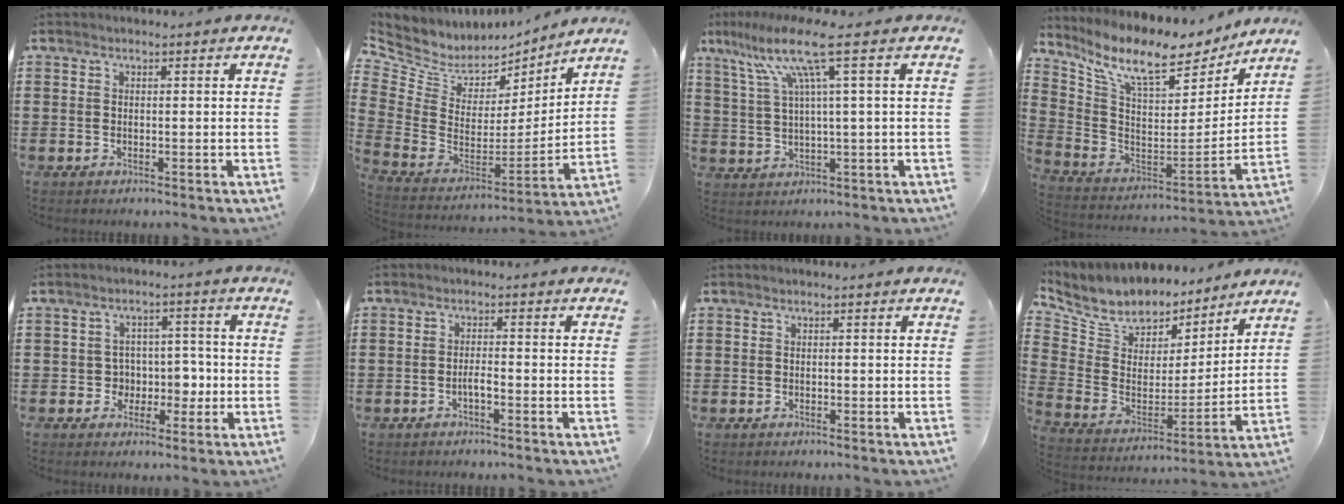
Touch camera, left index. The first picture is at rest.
{"total": 6.2, "force": [4.8, 3.8, 1.3], "torque": [-0.072, -0.046, 0.083]}
{"total": 11.0, "force": [4.7, 0.5, 9.9], "torque": [-0.220, -0.009, 0.071]}
{"total": 10.1, "force": [7.7, 2.8, 5.8], "torque": [-0.140, -0.054, 0.130]}
{"total": 5.0, "force": [-0.5, 4.6, 1.8], "torque": [-0.035, 0.002, -0.015]}
{"total": 1.7, "force": [-0.9, 0.3, 1.4], "torque": [-0.028, 0.002, -0.016]}
{"total": 0.0}
{"total": 7.7, "force": [6.6, 3.9, 1.0], "torque": [-0.067, -0.045, 0.121]}